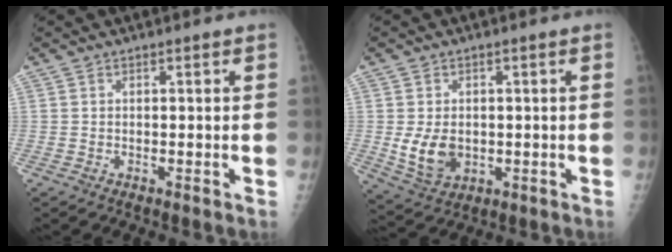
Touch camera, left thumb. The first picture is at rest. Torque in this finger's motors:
{"motor_torque": [0.53, 0.66, 0.49, -0.35, 0.08]}